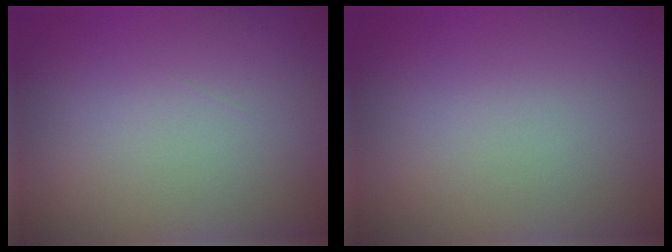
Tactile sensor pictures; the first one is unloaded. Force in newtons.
{"total": 0.0}